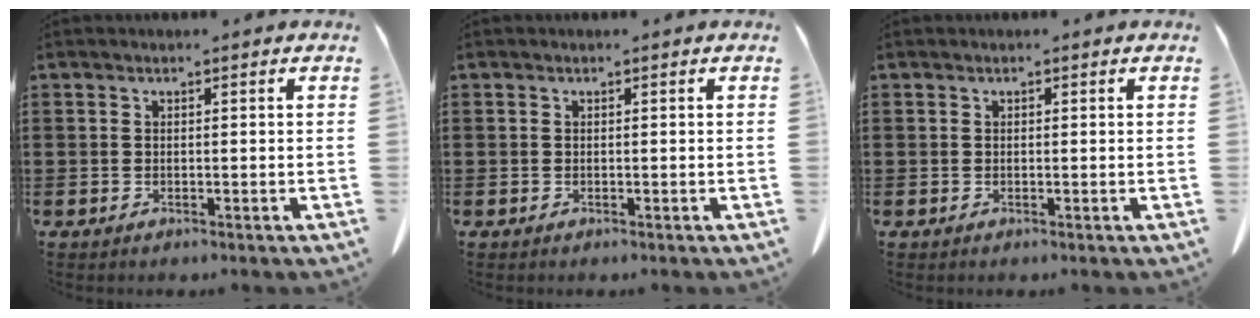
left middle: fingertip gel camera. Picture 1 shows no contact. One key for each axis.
{"total": 0.0}
{"total": 0.0}